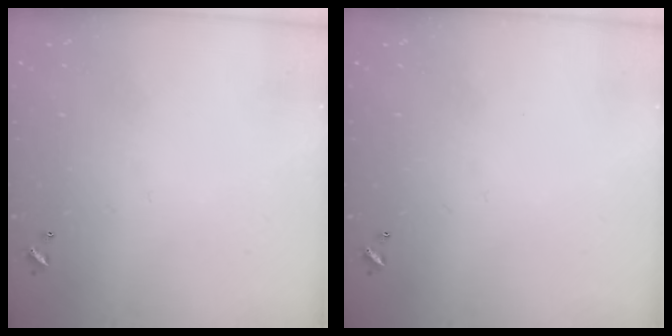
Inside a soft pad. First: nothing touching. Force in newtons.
{"total": 0.0}